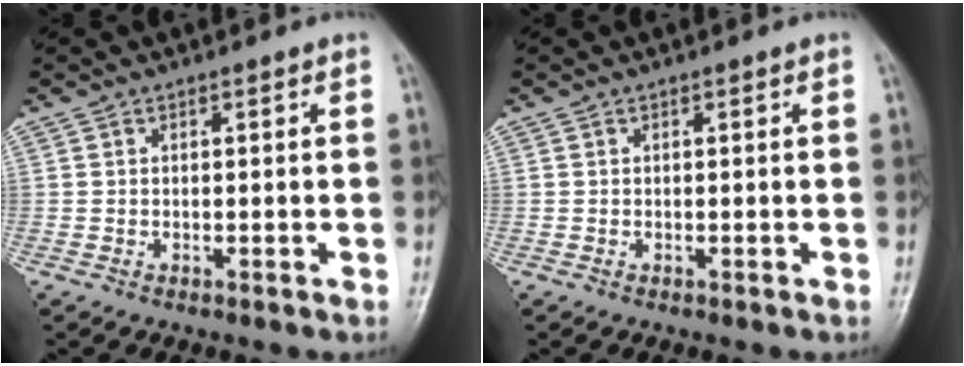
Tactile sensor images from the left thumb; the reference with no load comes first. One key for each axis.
{"total": 0.0}